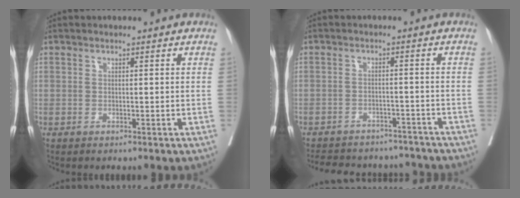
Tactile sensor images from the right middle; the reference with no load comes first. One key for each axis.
{"total": 15.0, "fx": -13.6, "fy": 5.2, "fz": 3.8, "tx": -0.090, "ty": 0.011, "tz": -0.171}